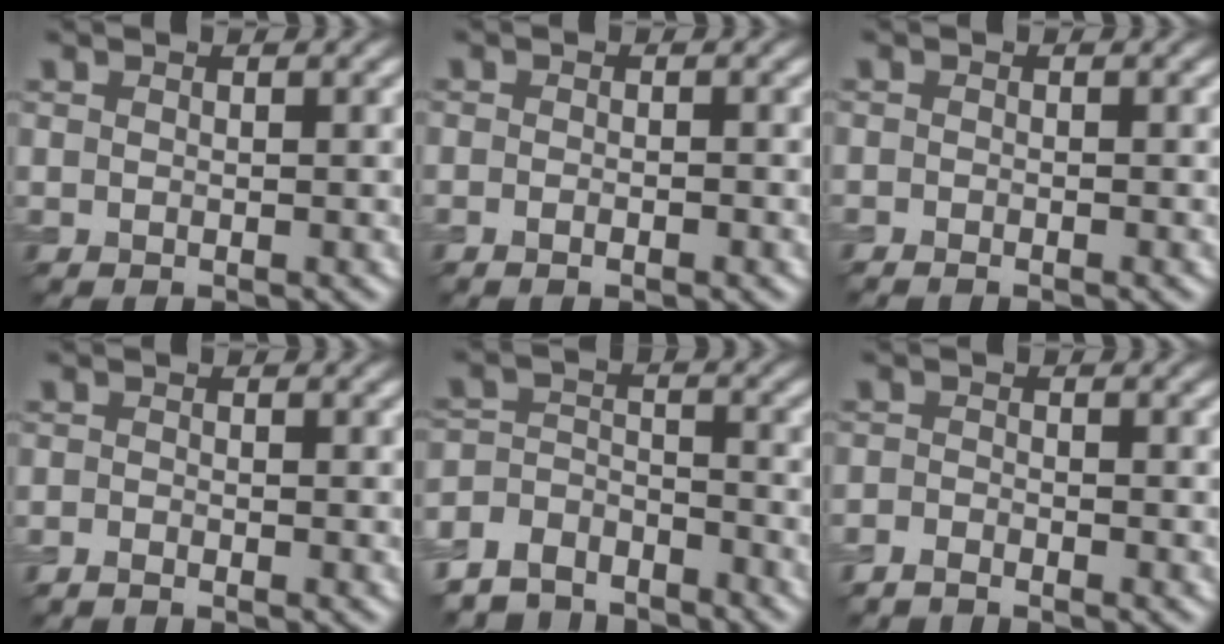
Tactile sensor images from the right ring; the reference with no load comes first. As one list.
[{"total": 1.7, "force": [-0.5, 0.7, 1.4], "torque": [-0.008, 0.001, -0.013]}, {"total": 0.7, "force": [-0.6, 0.1, 0.4], "torque": [-0.007, -0.002, -0.010]}, {"total": 0.9, "force": [-0.8, 0.2, 0.4], "torque": [-0.007, -0.003, -0.019]}, {"total": 6.4, "force": [-5.6, 2.8, 1.0], "torque": [-0.020, -0.008, -0.111]}, {"total": 1.7, "force": [-1.6, 0.4, 0.4], "torque": [-0.008, -0.002, -0.037]}]